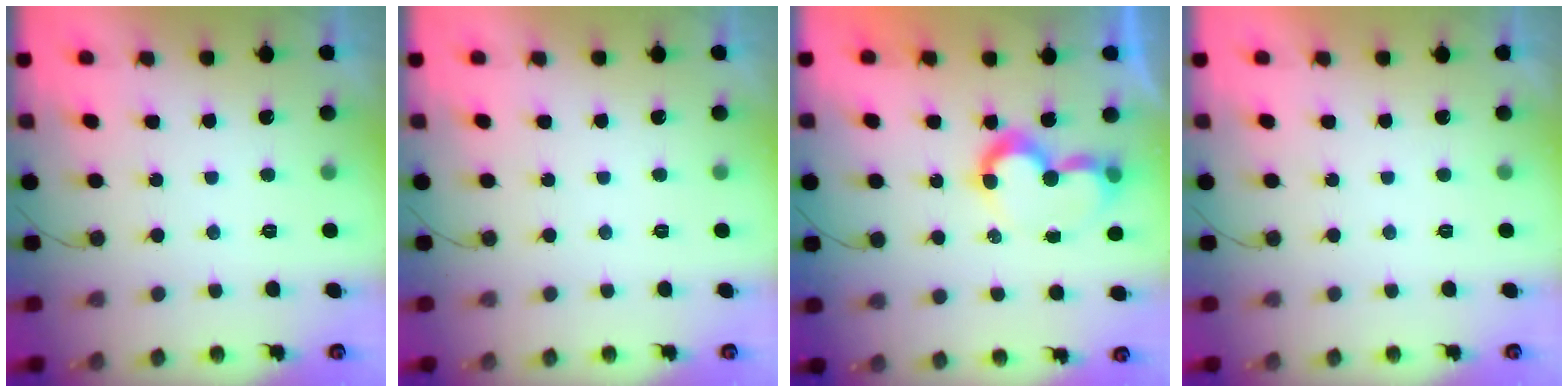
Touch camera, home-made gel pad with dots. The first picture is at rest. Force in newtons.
{"total": 0.0}
{"total": 9.4, "press": 9.3, "slide": 1.2}
{"total": 1.7, "press": 1.7, "slide": 0.0}